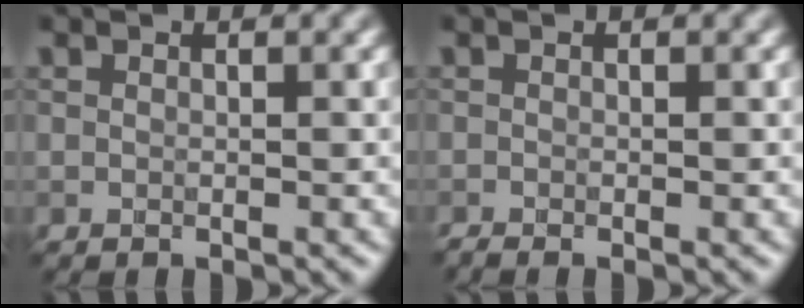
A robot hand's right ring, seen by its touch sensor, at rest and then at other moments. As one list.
[{"total": 0.8, "force": [-0.7, 0.0, 0.3], "torque": [-0.006, -0.004, -0.018]}]